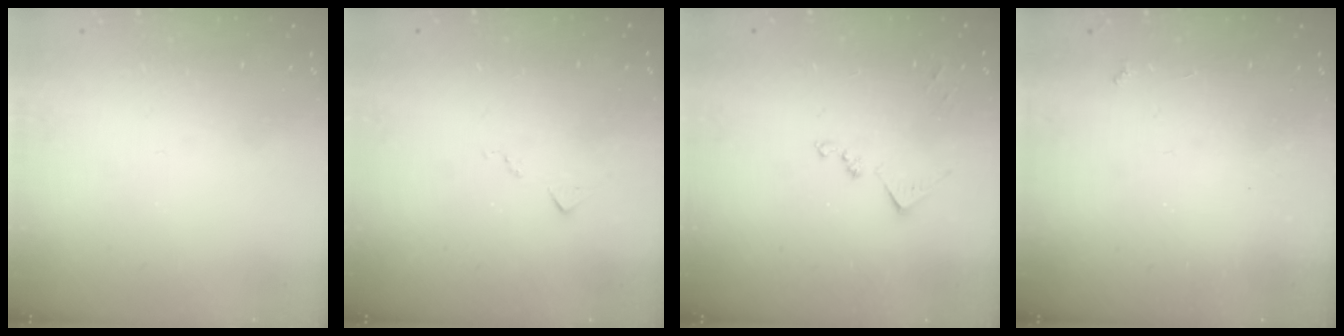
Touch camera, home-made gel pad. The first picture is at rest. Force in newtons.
{"total": 6.3, "press": 6.3, "slide": 0.6}
{"total": 8.9, "press": 8.9, "slide": 0.6}
{"total": 2.3, "press": 2.3, "slide": 0.4}